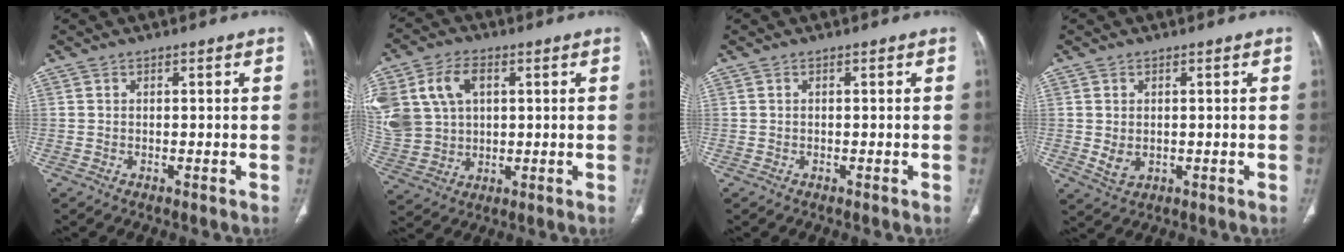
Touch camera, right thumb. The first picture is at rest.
{"total": 17.1, "force": [4.7, 12.7, 10.4], "torque": [-0.242, 0.013, 0.104]}
{"total": 0.0}
{"total": 3.2, "force": [0.0, 2.3, 2.3], "torque": [-0.041, -0.005, 0.011]}